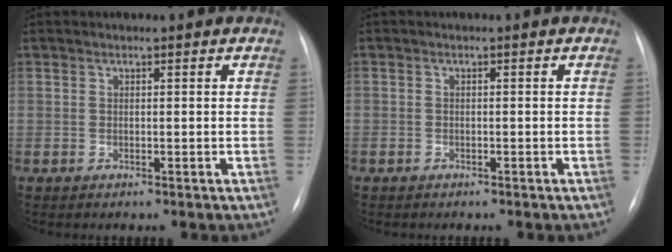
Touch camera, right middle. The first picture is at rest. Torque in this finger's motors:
{"motor_torque": [1.07, -1.07, -0.06, -0.21]}